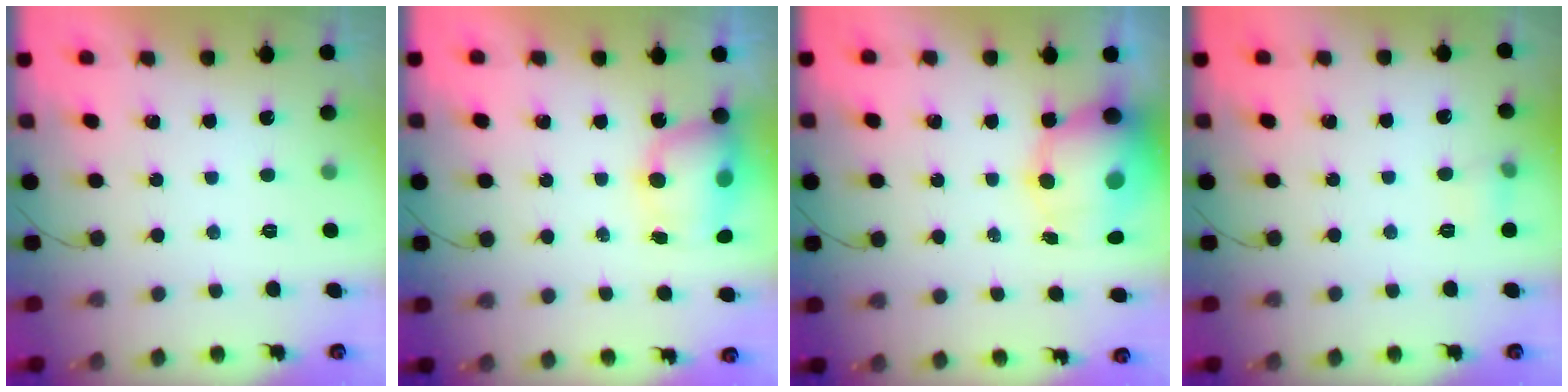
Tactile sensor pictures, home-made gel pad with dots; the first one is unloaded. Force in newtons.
{"total": 7.9, "press": 7.9, "slide": 0.9}
{"total": 10.8, "press": 10.4, "slide": 2.8}
{"total": 5.6, "press": 5.4, "slide": 1.7}